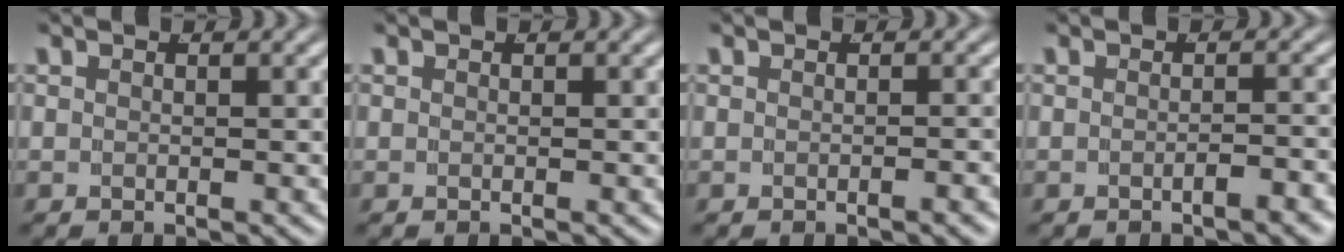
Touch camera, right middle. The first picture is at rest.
{"total": 0.0}
{"total": 0.7, "force": [-0.6, -0.1, 0.3], "torque": [-0.005, 0.006, -0.011]}
{"total": 1.4, "force": [-1.3, -0.1, 0.7], "torque": [-0.005, 0.006, -0.024]}